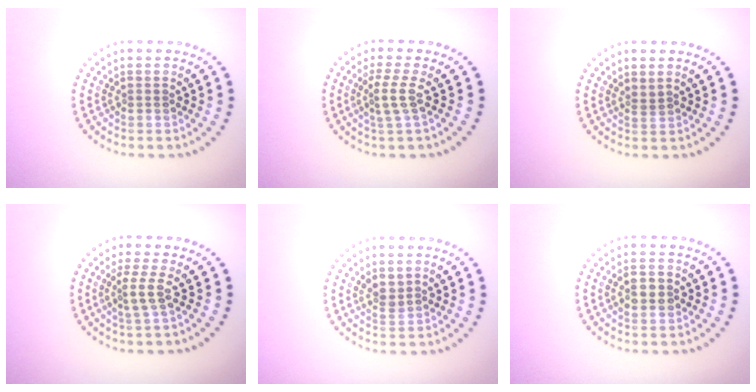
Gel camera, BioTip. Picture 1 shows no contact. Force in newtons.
{"total": 2.2, "press": 1.5, "slide": 1.6}
{"total": 0.7, "press": 0.3, "slide": 0.6}
{"total": 2.1, "press": 1.5, "slide": 1.5}
{"total": 1.6, "press": 1.3, "slide": 1.0}
{"total": 2.5, "press": 2.5, "slide": 0.1}